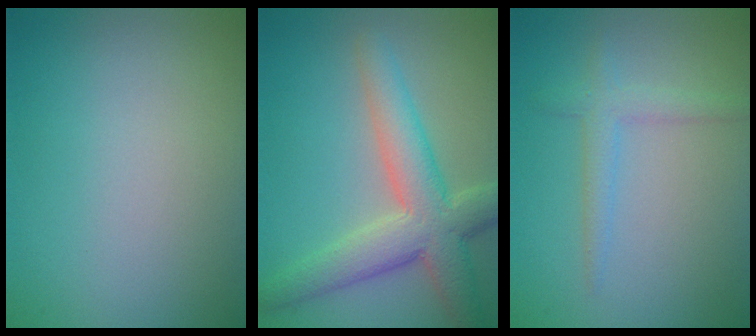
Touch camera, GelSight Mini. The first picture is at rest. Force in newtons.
{"total": 6.5, "press": 6.5, "slide": 0.4}
{"total": 2.1, "press": 2.1, "slide": 0.0}